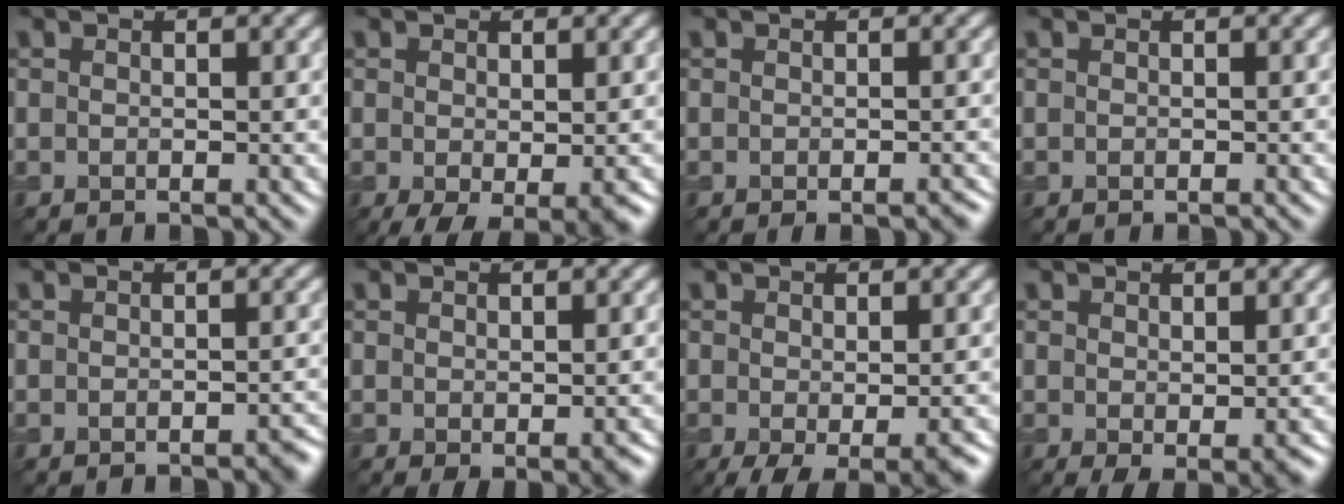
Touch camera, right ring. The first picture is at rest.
{"total": 3.5, "force": [-1.4, 1.3, 2.9], "torque": [-0.046, -0.011, -0.017]}
{"total": 1.2, "force": [-0.7, 0.2, 1.0], "torque": [-0.010, -0.002, -0.008]}
{"total": 0.0}
{"total": 1.3, "force": [-1.0, 0.3, 0.8], "torque": [-0.007, 0.000, -0.010]}
{"total": 1.8, "force": [-0.5, 0.7, 1.6], "torque": [-0.023, -0.009, -0.001]}
{"total": 3.9, "force": [-1.8, 1.0, 3.3], "torque": [-0.050, -0.009, -0.025]}
{"total": 1.8, "force": [-0.1, 0.6, 1.7], "torque": [-0.029, -0.006, 0.002]}